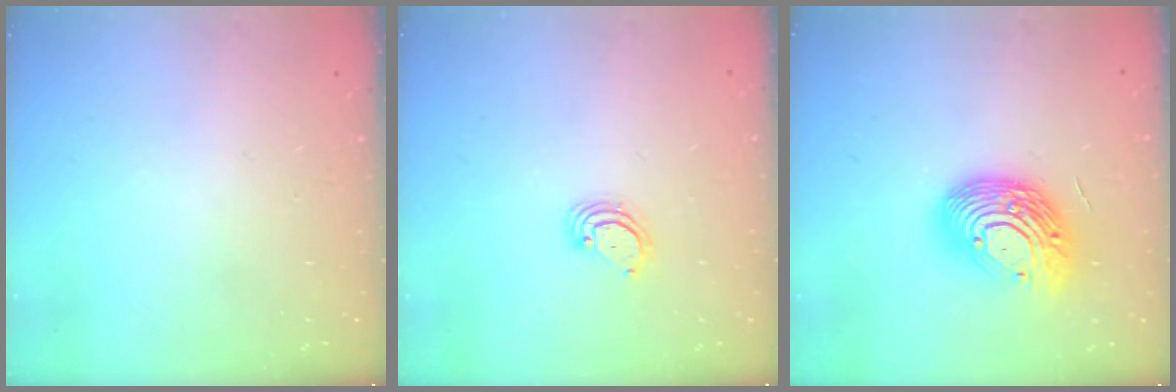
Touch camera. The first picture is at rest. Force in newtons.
{"total": 3.0, "press": 2.9, "slide": 0.3}
{"total": 17.8, "press": 17.7, "slide": 1.4}